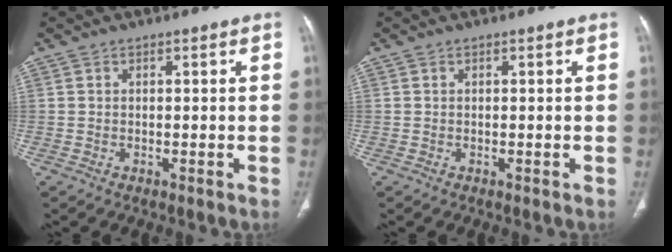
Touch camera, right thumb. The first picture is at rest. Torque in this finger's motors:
{"motor_torque": [0.05, 0.17, -0.25, -0.13, 0.04]}